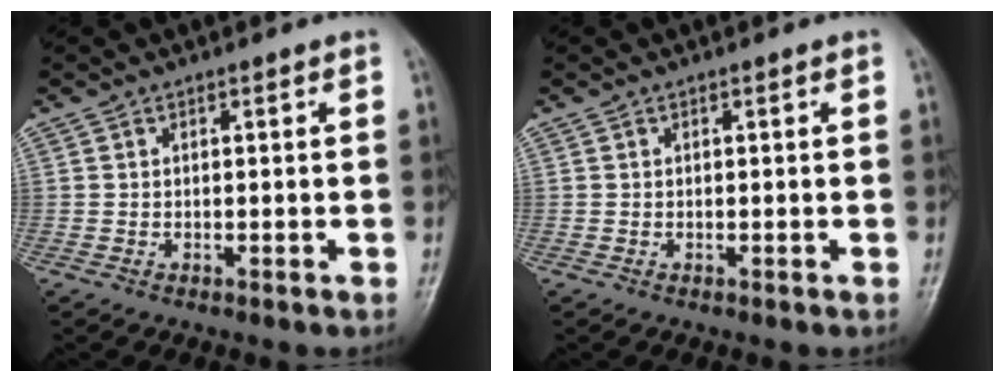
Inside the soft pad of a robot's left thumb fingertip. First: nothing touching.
{"total": 0.0}